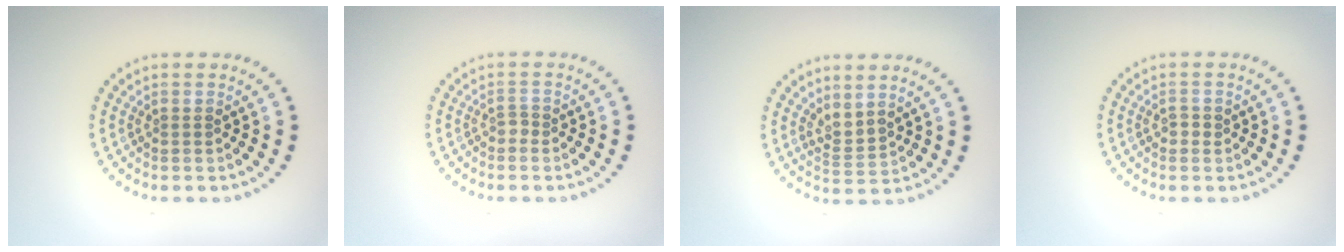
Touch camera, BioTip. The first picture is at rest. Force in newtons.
{"total": 0.9, "press": 0.6, "slide": 0.7}
{"total": 2.0, "press": 1.4, "slide": 1.5}
{"total": 1.0, "press": 1.0, "slide": 0.3}